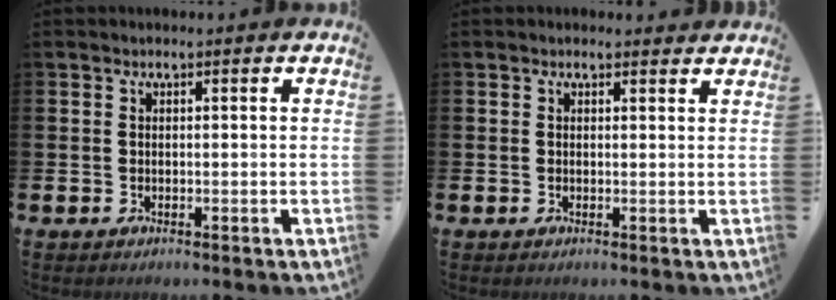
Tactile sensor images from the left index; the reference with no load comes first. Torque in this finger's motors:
{"motor_torque": [0.96, -1.18, 0.27, 0.00]}